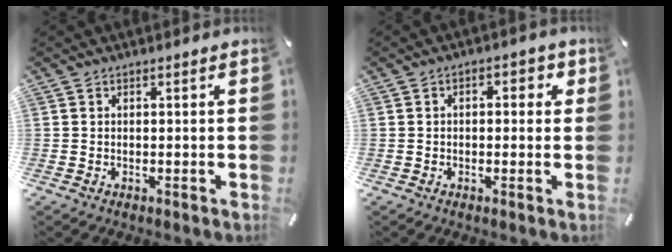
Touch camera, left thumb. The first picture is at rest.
{"total": 3.0, "force": [-0.3, 2.0, 2.3], "torque": [-0.030, 0.006, -0.012]}